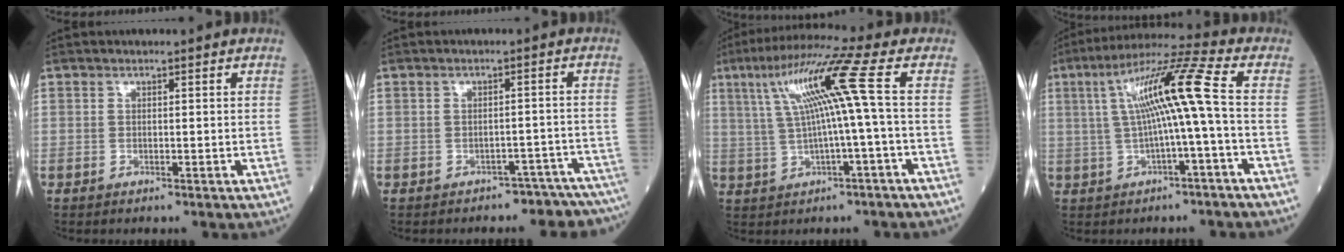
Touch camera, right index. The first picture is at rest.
{"total": 9.3, "force": [-8.7, 3.1, 0.5], "torque": [0.018, 0.030, -0.089]}
{"total": 10.7, "force": [2.0, -1.5, 10.4], "torque": [-0.186, 0.032, 0.043]}
{"total": 11.1, "force": [0.5, -1.0, 11.1], "torque": [-0.195, 0.028, 0.010]}